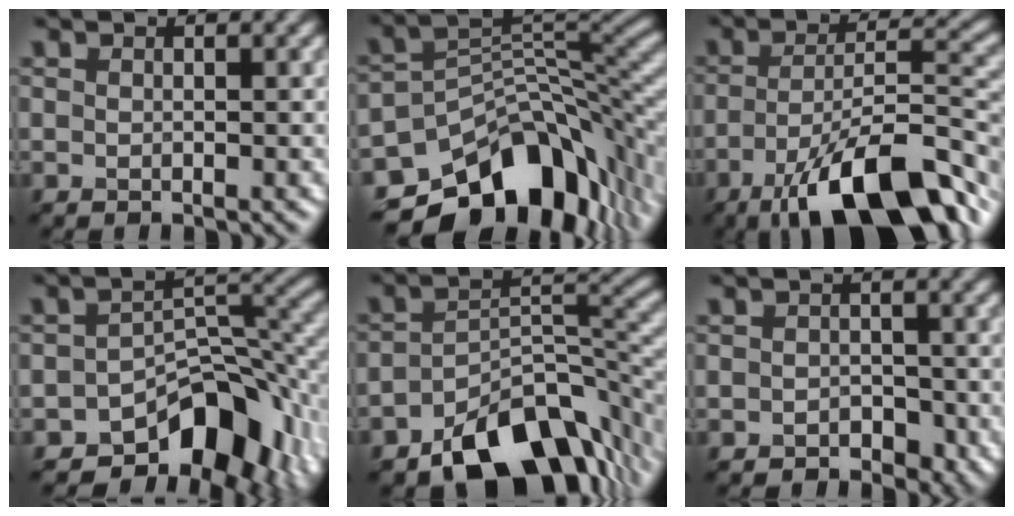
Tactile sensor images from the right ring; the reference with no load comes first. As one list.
[{"total": 13.0, "force": [-7.7, 7.4, 7.4], "torque": [-0.119, -0.003, -0.126]}, {"total": 13.1, "force": [-7.4, 4.1, 10.0], "torque": [-0.171, 0.001, -0.128]}, {"total": 9.1, "force": [-5.9, 4.5, 5.3], "torque": [-0.055, -0.002, -0.103]}, {"total": 11.2, "force": [-7.0, 5.6, 6.8], "torque": [-0.094, -0.001, -0.125]}, {"total": 1.6, "force": [-1.1, 1.1, 0.5], "torque": [-0.002, 0.004, -0.019]}]